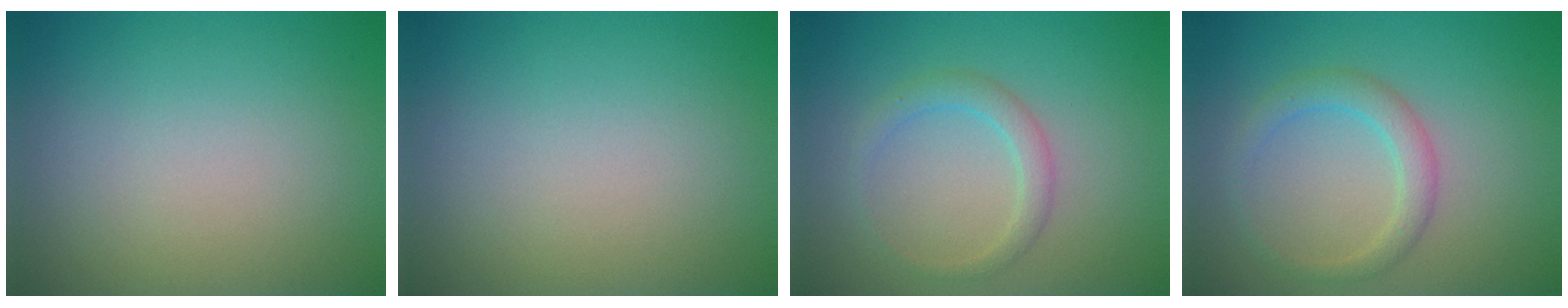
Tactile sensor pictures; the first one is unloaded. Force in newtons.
{"total": 0.0}
{"total": 2.0, "press": 2.0, "slide": 0.0}
{"total": 2.5, "press": 2.5, "slide": 0.0}